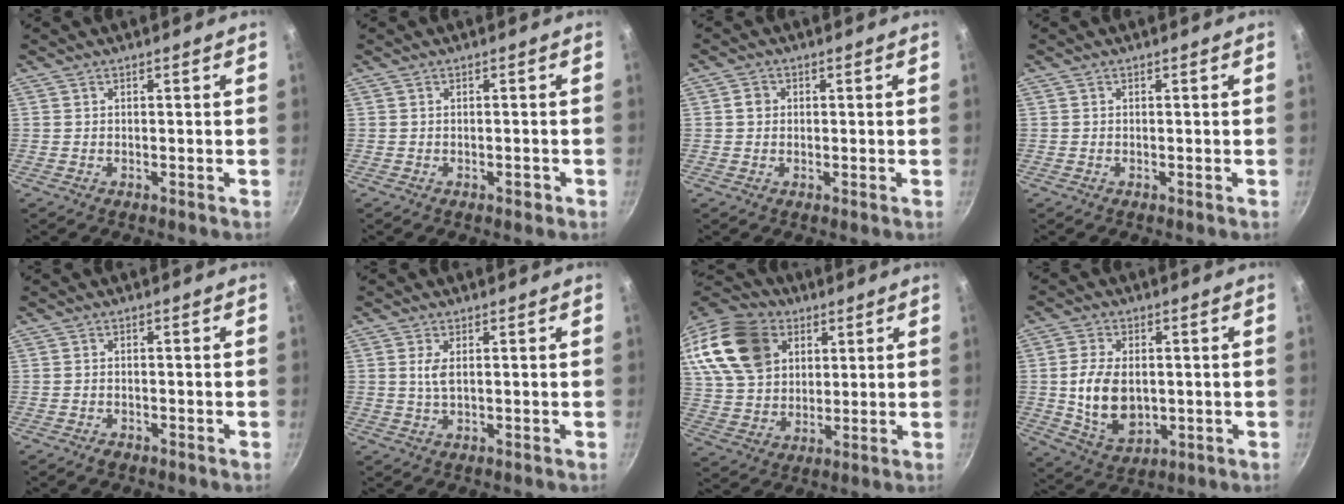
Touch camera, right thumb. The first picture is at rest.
{"total": 1.1, "force": [-0.6, 0.5, 0.8], "torque": [-0.011, 0.007, -0.006]}
{"total": 2.9, "force": [0.6, 2.5, 1.3], "torque": [-0.009, 0.004, 0.007]}
{"total": 0.0}
{"total": 1.5, "force": [-1.1, 0.8, 0.7], "torque": [-0.016, 0.010, -0.016]}
{"total": 2.5, "force": [0.6, 0.9, 2.2], "torque": [-0.048, -0.004, 0.014]}
{"total": 20.7, "force": [8.3, 15.1, 11.6], "torque": [-0.210, 0.001, 0.158]}
{"total": 11.4, "force": [0.1, 7.4, 8.6], "torque": [-0.146, -0.008, 0.015]}